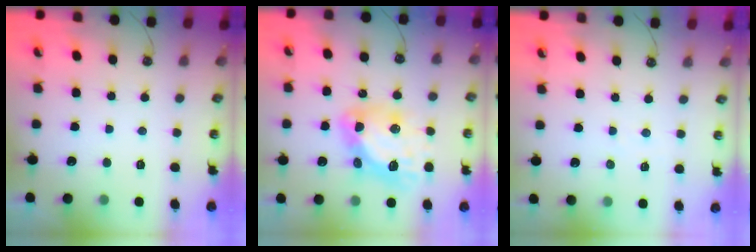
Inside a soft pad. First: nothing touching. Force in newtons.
{"total": 15.6, "press": 15.5, "slide": 1.6}
{"total": 3.6, "press": 3.5, "slide": 0.4}